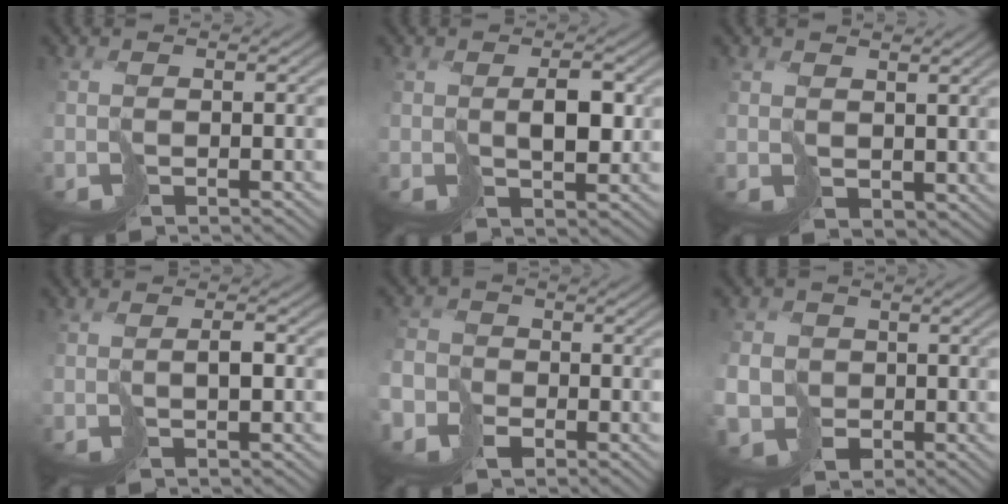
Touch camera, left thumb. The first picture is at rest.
{"total": 3.5, "force": [1.6, 1.7, 2.6], "torque": [-0.046, 0.000, 0.038]}
{"total": 2.9, "force": [2.1, 1.7, 1.1], "torque": [-0.039, -0.007, 0.045]}
{"total": 1.3, "force": [0.2, 0.3, 1.3], "torque": [-0.023, 0.006, 0.006]}
{"total": 6.1, "force": [-3.6, 4.6, 1.8], "torque": [-0.050, -0.021, -0.083]}
{"total": 6.6, "force": [-2.0, 6.0, 1.9], "torque": [-0.047, -0.030, -0.056]}